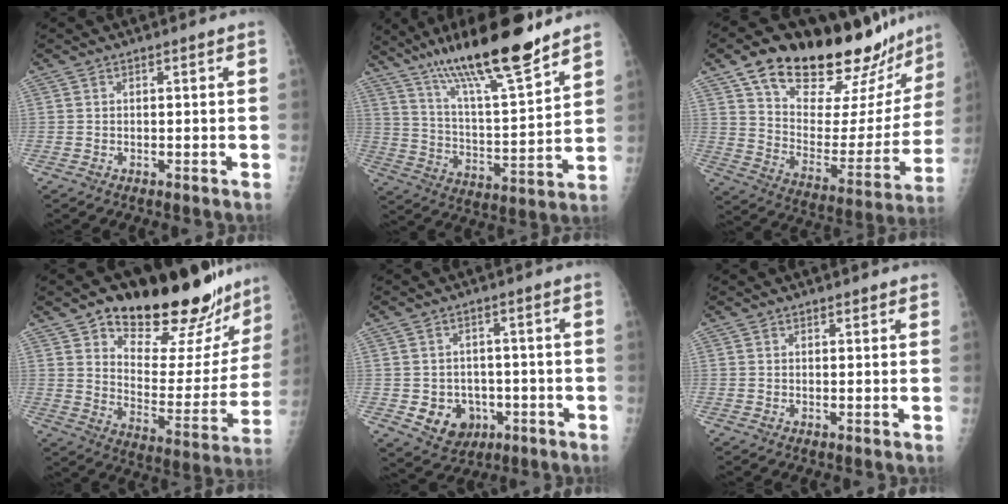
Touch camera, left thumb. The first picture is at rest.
{"total": 20.7, "force": [15.4, 3.2, 13.4], "torque": [-0.210, -0.075, 0.266]}
{"total": 29.5, "force": [22.0, 10.1, 16.9], "torque": [-0.224, -0.079, 0.325]}
{"total": 25.5, "force": [19.8, 9.5, 12.9], "torque": [-0.135, -0.107, 0.277]}
{"total": 7.4, "force": [-1.7, 6.4, 3.2], "torque": [-0.023, 0.007, -0.013]}
{"total": 1.3, "force": [1.1, 0.6, 0.3], "torque": [0.004, -0.005, 0.013]}